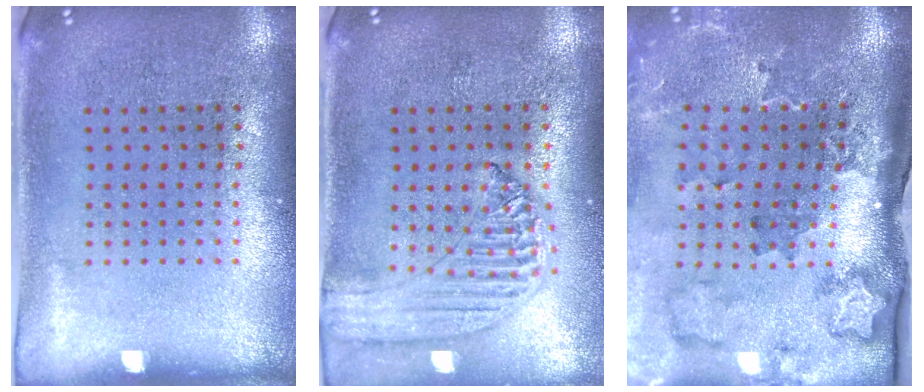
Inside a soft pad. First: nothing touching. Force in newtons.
{"total": 1.3, "press": 1.3, "slide": 0.1}
{"total": 2.3, "press": 2.0, "slide": 1.2}